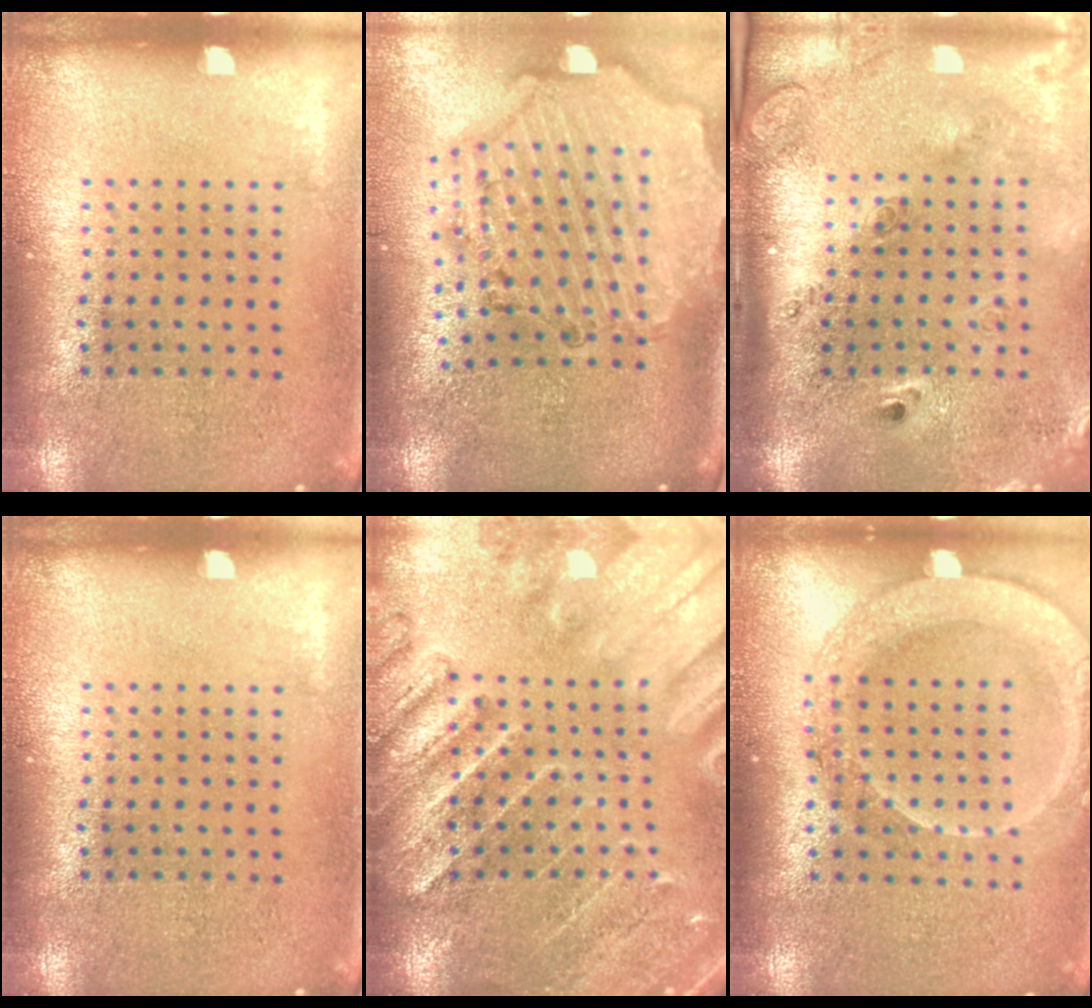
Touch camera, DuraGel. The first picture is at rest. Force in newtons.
{"total": 2.7, "press": 2.4, "slide": 1.1}
{"total": 2.9, "press": 2.0, "slide": 2.1}
{"total": 0.0}
{"total": 3.1, "press": 3.0, "slide": 1.0}
{"total": 2.1, "press": 2.0, "slide": 0.7}